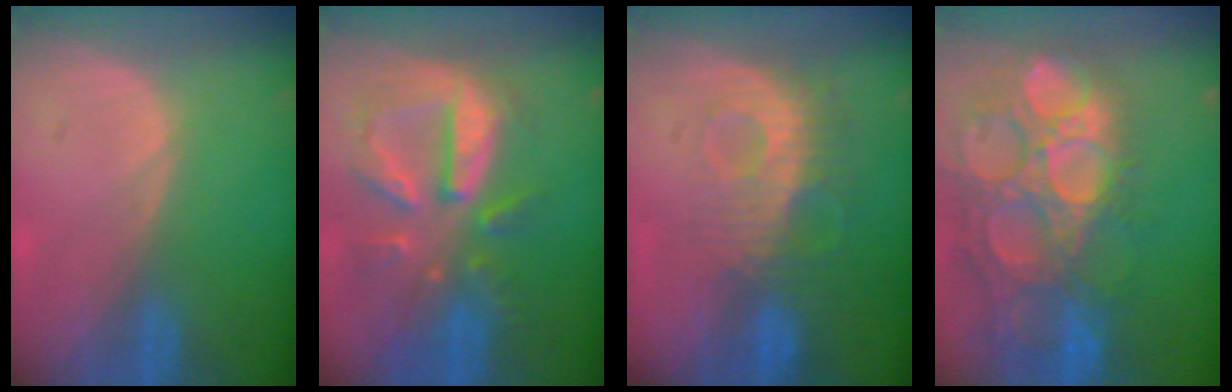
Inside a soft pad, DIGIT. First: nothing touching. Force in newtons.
{"total": 10.7, "press": 9.4, "slide": 5.1}
{"total": 9.2, "press": 8.1, "slide": 4.5}
{"total": 15.8, "press": 13.1, "slide": 8.9}